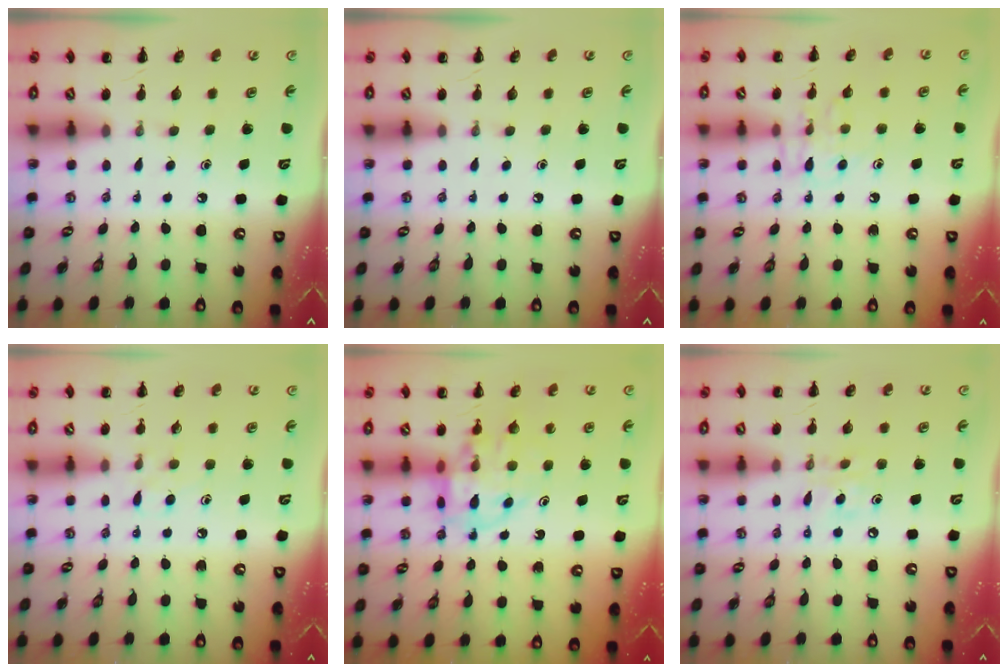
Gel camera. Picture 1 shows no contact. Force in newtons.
{"total": 0.0}
{"total": 8.0, "press": 8.0, "slide": 0.7}
{"total": 5.1, "press": 4.7, "slide": 2.0}
{"total": 13.0, "press": 12.7, "slide": 2.8}
{"total": 5.9, "press": 5.8, "slide": 1.3}